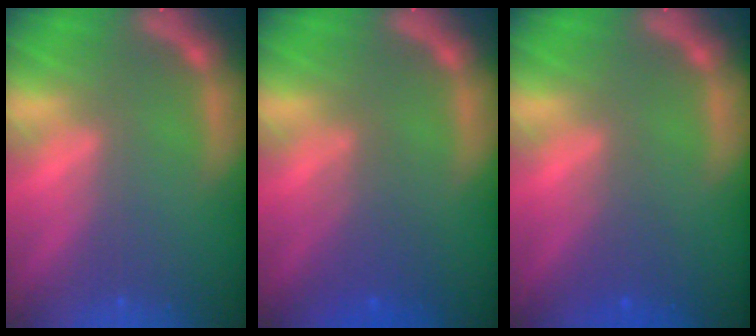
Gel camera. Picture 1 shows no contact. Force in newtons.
{"total": 3.0}
{"total": 1.9}